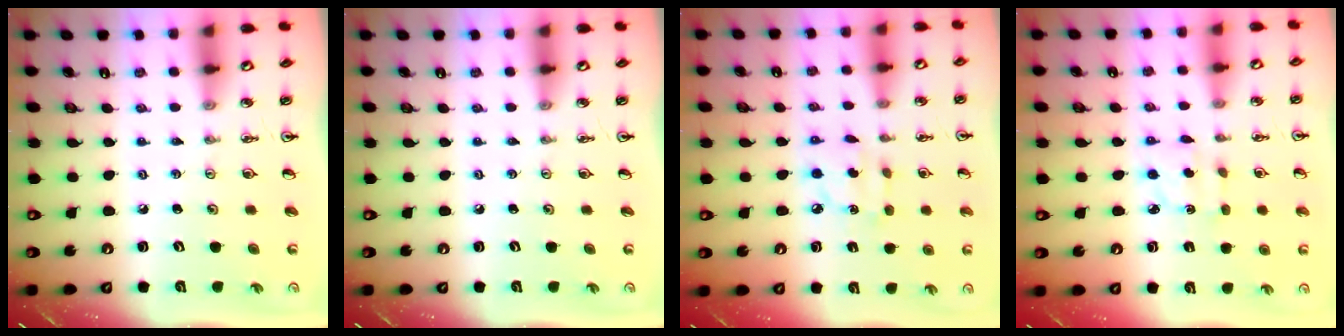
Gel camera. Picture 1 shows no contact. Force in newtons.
{"total": 0.0}
{"total": 4.8, "press": 4.8, "slide": 0.1}
{"total": 3.4, "press": 3.3, "slide": 0.7}